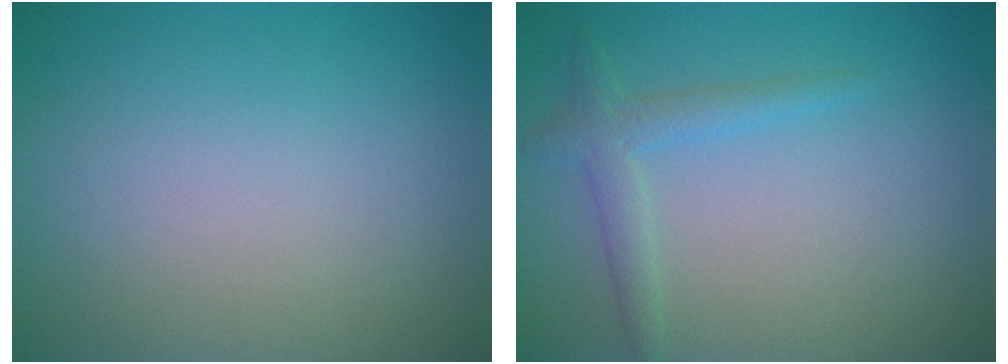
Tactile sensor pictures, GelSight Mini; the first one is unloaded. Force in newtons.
{"total": 2.1, "press": 2.1, "slide": 0.1}